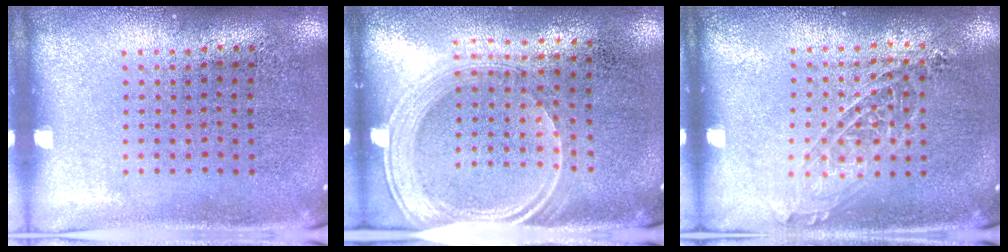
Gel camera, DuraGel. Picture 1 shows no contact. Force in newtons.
{"total": 1.9, "press": 1.6, "slide": 1.1}
{"total": 1.3, "press": 1.1, "slide": 0.5}